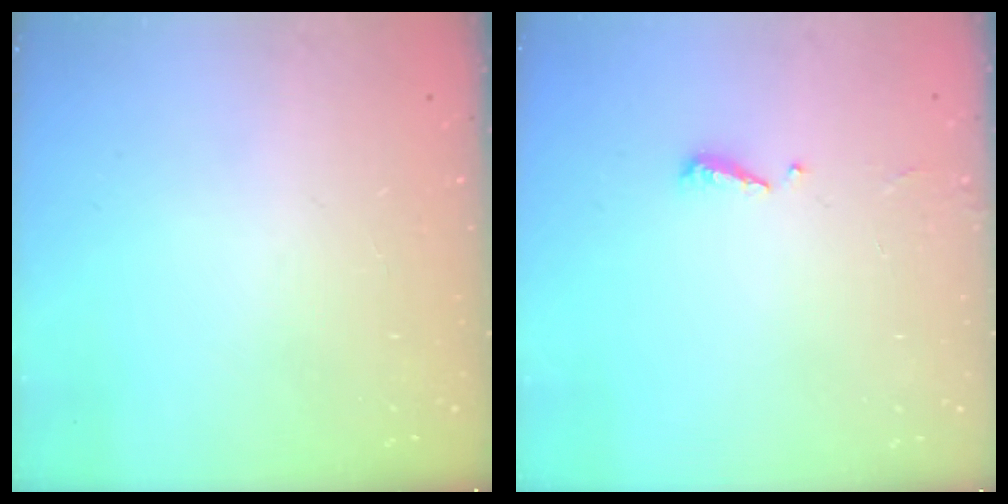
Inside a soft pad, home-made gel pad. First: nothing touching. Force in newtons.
{"total": 4.9, "press": 4.8, "slide": 0.4}